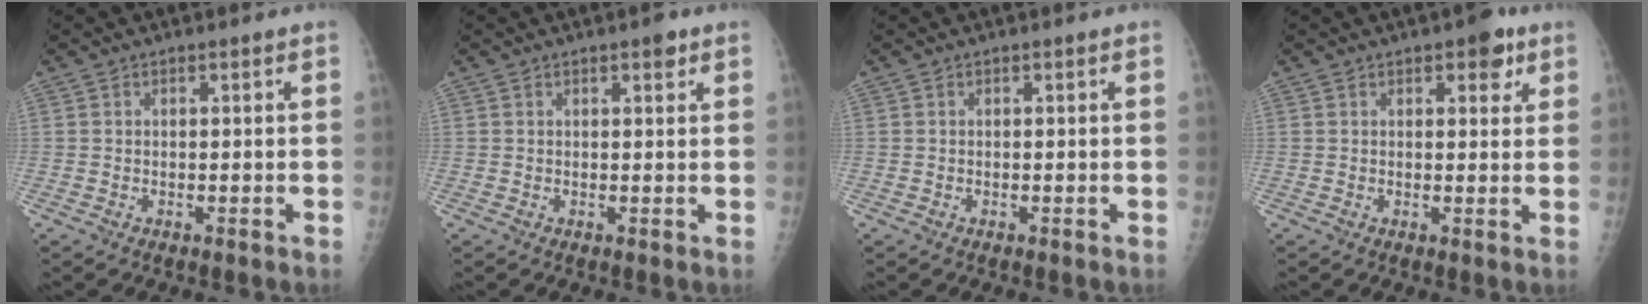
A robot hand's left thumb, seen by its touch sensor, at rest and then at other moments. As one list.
[{"total": 1.9, "force": [1.2, 0.6, 1.3], "torque": [-0.014, -0.004, 0.015]}, {"total": 0.0}, {"total": 4.6, "force": [2.5, 2.3, 3.1], "torque": [-0.018, -0.007, 0.025]}]